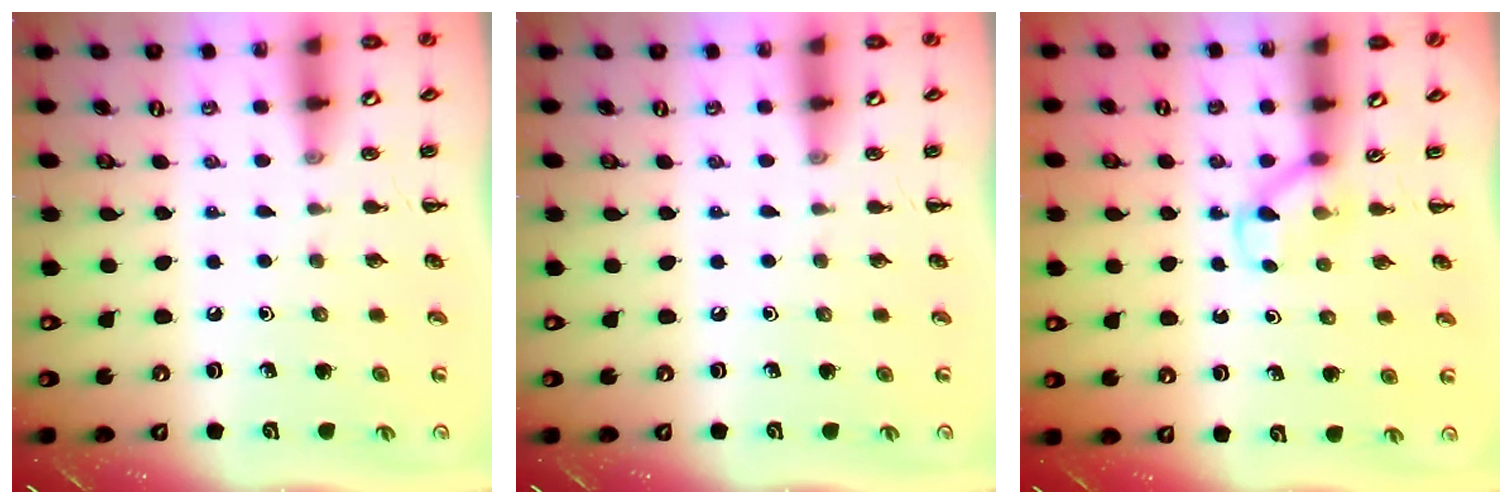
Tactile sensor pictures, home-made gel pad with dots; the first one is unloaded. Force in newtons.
{"total": 0.0}
{"total": 3.1, "press": 2.9, "slide": 1.3}